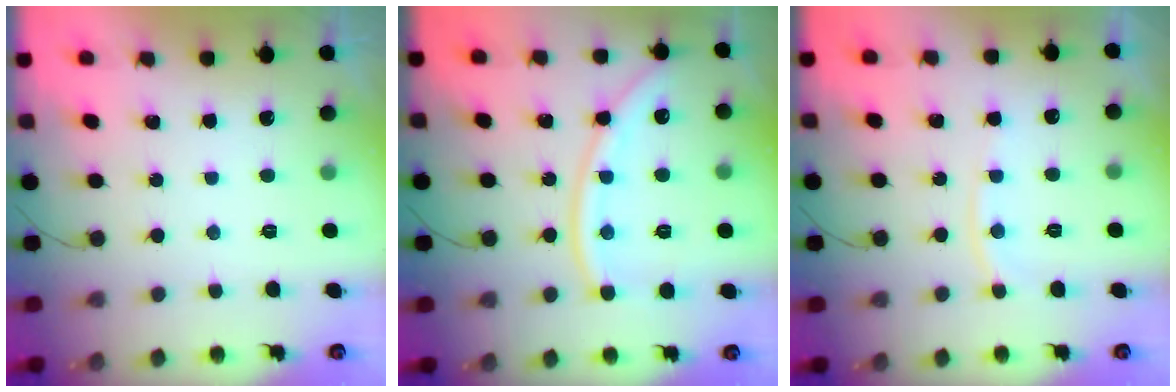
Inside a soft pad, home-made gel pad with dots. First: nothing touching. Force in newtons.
{"total": 12.2, "press": 12.1, "slide": 1.7}
{"total": 6.9, "press": 6.9, "slide": 1.0}